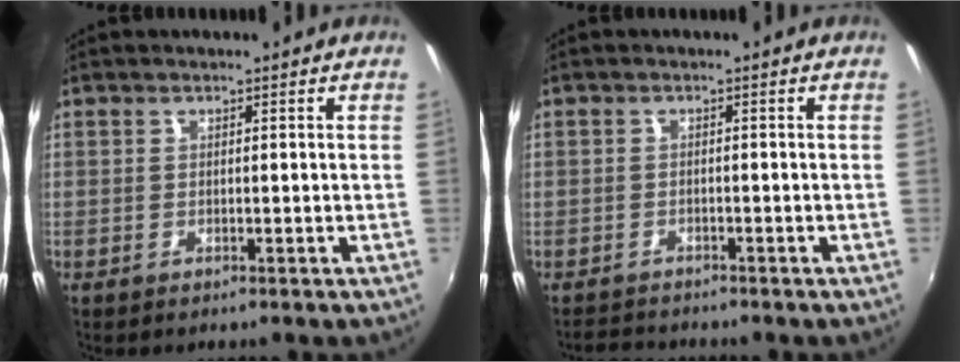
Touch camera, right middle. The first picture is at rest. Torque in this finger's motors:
{"motor_torque": [-0.68, -0.69, -0.60, -0.21]}